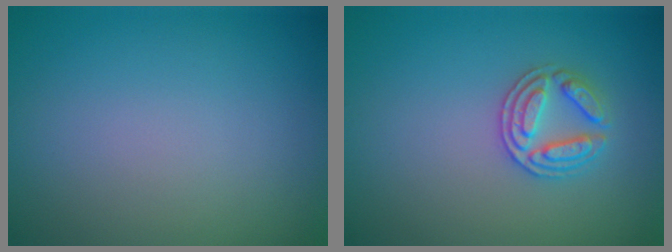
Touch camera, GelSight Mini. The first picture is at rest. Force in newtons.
{"total": 2.8, "press": 2.7, "slide": 0.6}